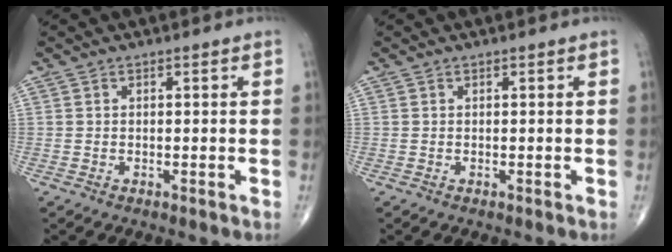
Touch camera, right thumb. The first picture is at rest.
{"total": 0.0}